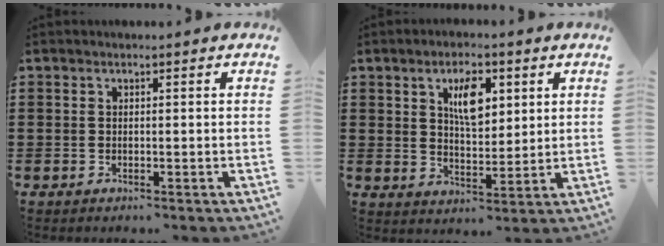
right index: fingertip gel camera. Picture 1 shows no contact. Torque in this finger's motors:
{"motor_torque": [1.04, 0.18, 0.26, 0.14]}